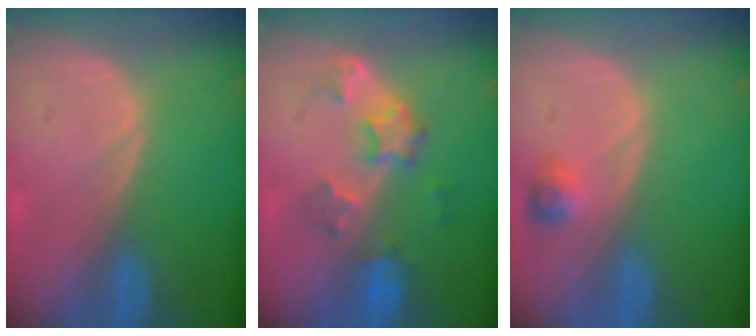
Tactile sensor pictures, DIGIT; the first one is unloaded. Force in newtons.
{"total": 5.9, "press": 5.4, "slide": 2.4}
{"total": 2.4, "press": 2.2, "slide": 0.9}